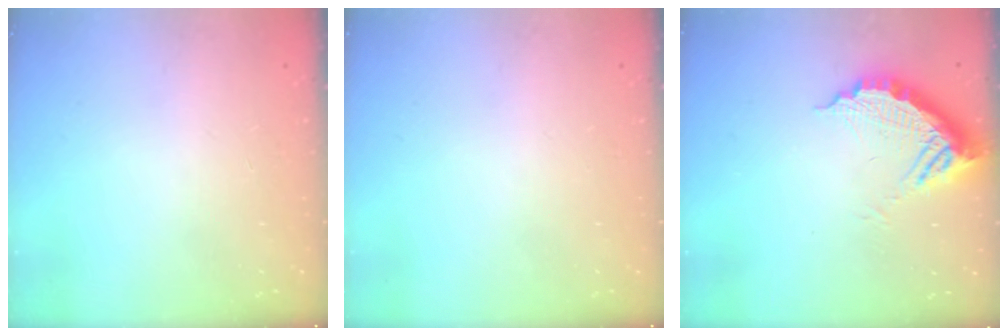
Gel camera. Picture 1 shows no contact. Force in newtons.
{"total": 0.0}
{"total": 11.1, "press": 11.1, "slide": 0.8}